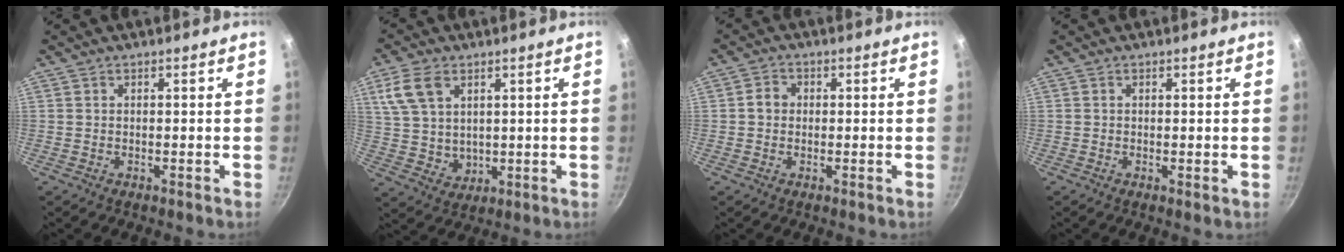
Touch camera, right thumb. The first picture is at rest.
{"total": 10.1, "force": [4.1, 7.0, 6.0], "torque": [-0.100, -0.014, 0.089]}
{"total": 2.9, "force": [0.0, 2.5, 1.4], "torque": [-0.012, 0.010, -0.004]}
{"total": 0.5, "force": [0.0, 0.2, 0.5], "torque": [-0.008, -0.002, -0.002]}